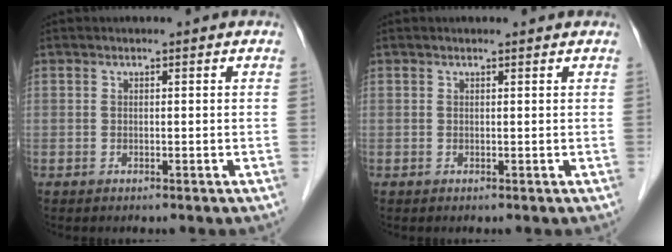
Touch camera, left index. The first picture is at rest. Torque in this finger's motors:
{"motor_torque": [0.15, -0.09, 0.06, 0.01]}